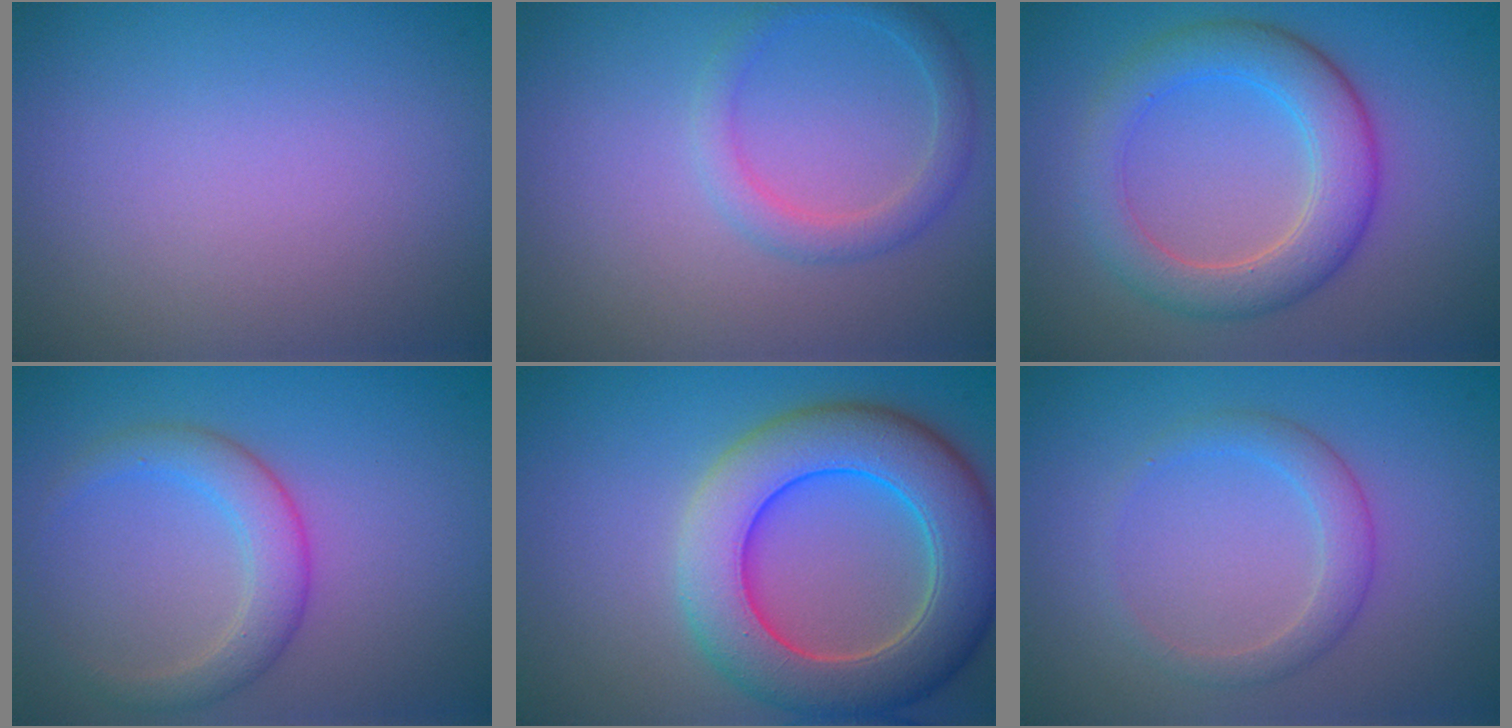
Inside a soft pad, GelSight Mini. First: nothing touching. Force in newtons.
{"total": 2.2, "press": 2.2, "slide": 0.1}
{"total": 5.3, "press": 5.3, "slide": 0.2}
{"total": 3.2, "press": 3.2, "slide": 0.1}
{"total": 9.3, "press": 9.3, "slide": 0.8}
{"total": 2.2, "press": 2.2, "slide": 0.1}